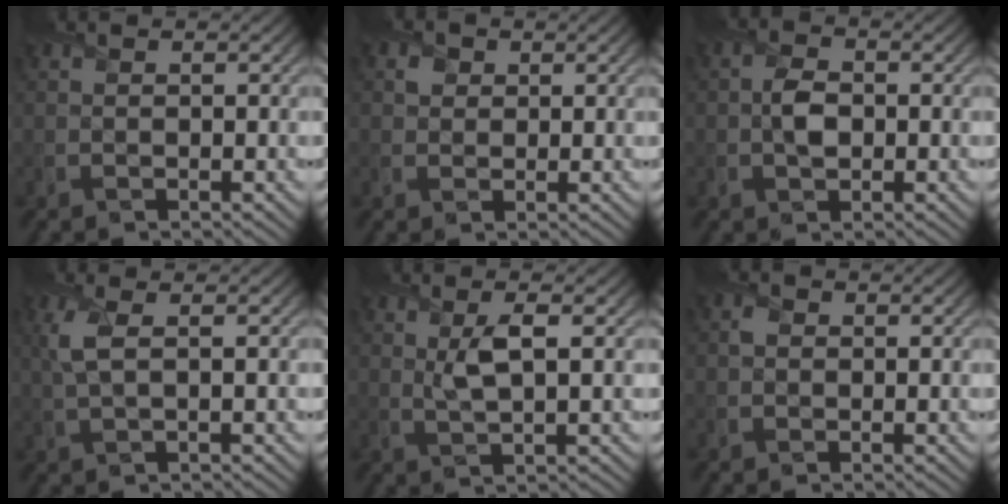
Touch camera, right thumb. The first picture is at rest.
{"total": 1.5, "force": [0.5, 1.4, 0.3], "torque": [-0.004, -0.001, 0.007]}
{"total": 2.8, "force": [-0.3, 1.9, 2.1], "torque": [-0.042, 0.000, -0.009]}
{"total": 3.4, "force": [0.9, 0.9, 3.1], "torque": [-0.082, 0.011, 0.017]}
{"total": 3.5, "force": [1.0, 0.9, 3.2], "torque": [-0.067, 0.002, 0.020]}
{"total": 1.1, "force": [0.0, 1.0, 0.3], "torque": [-0.007, 0.000, -0.007]}